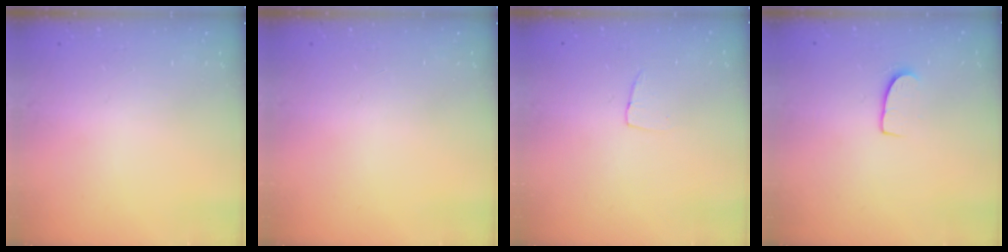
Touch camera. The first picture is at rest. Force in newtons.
{"total": 0.0}
{"total": 4.5, "press": 4.4, "slide": 0.3}
{"total": 6.4, "press": 6.4, "slide": 0.6}